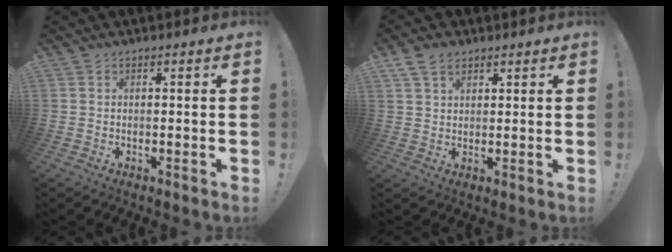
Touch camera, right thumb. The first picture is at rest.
{"total": 5.2, "force": [3.2, 3.4, 2.4], "torque": [-0.046, -0.005, 0.063]}